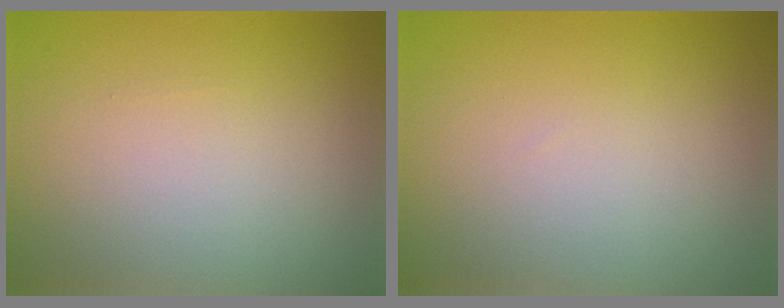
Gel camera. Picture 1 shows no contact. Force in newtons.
{"total": 0.0}